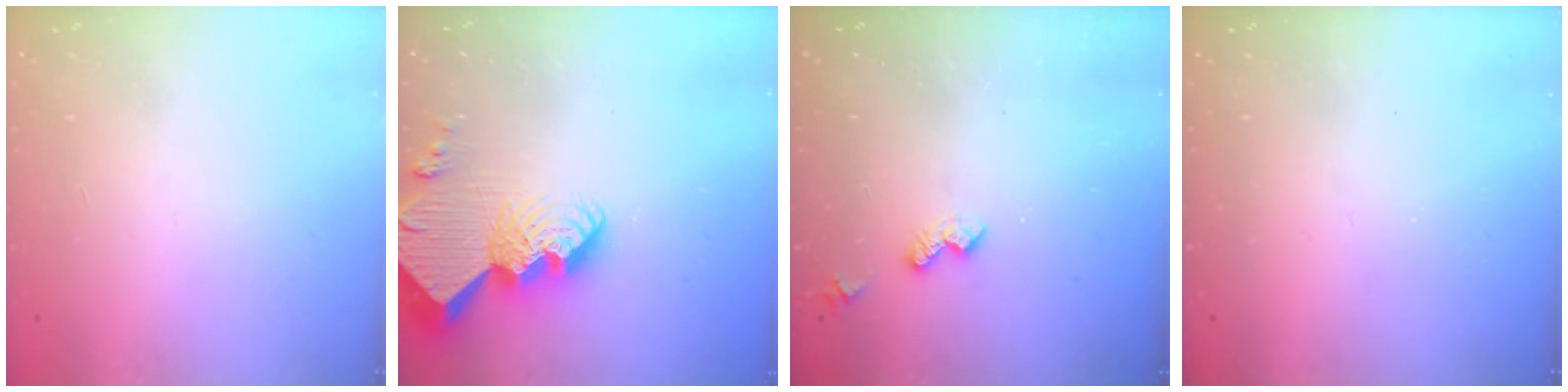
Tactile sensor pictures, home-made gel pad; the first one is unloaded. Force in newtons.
{"total": 14.8, "press": 14.7, "slide": 1.1}
{"total": 4.3, "press": 4.2, "slide": 0.7}
{"total": 0.0}